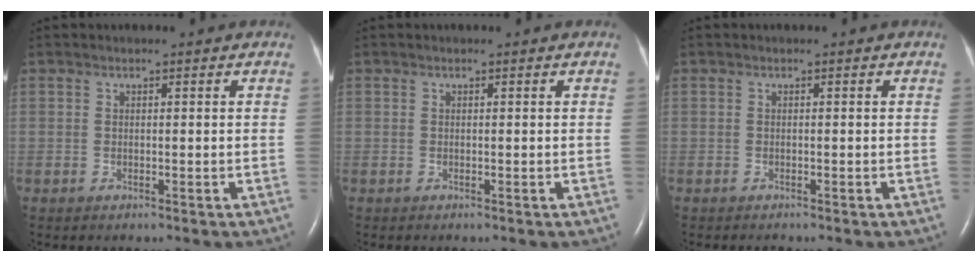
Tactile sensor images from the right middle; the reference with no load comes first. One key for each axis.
{"total": 0.0}
{"total": 1.0, "fx": -0.9, "fy": 0.2, "fz": 0.4, "tx": -0.008, "ty": -0.003, "tz": -0.011}